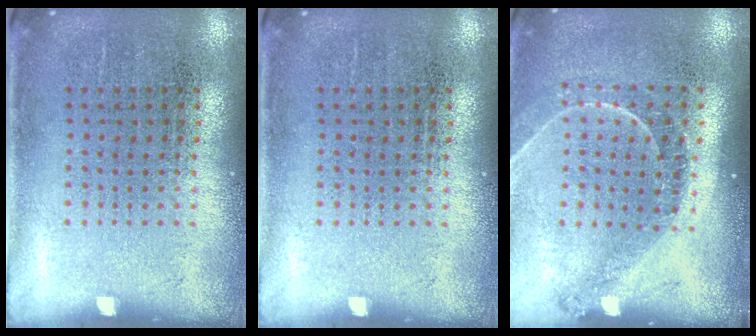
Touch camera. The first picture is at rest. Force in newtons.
{"total": 0.0}
{"total": 1.3, "press": 1.3, "slide": 0.2}